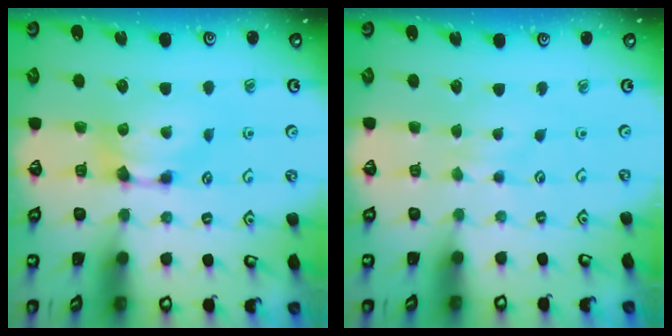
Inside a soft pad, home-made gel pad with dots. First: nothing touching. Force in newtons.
{"total": 2.3, "press": 2.3, "slide": 0.3}